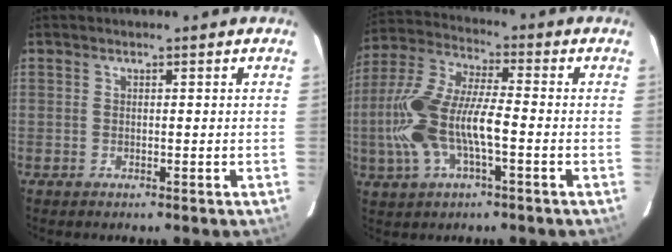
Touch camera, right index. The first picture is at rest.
{"total": 15.3, "force": [-3.3, 5.7, 13.8], "torque": [-0.297, 0.005, -0.069]}